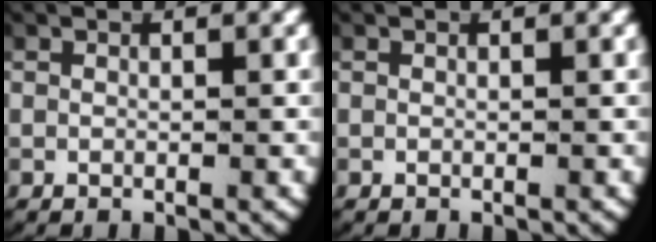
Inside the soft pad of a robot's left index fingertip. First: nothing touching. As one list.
[{"total": 0.0}]